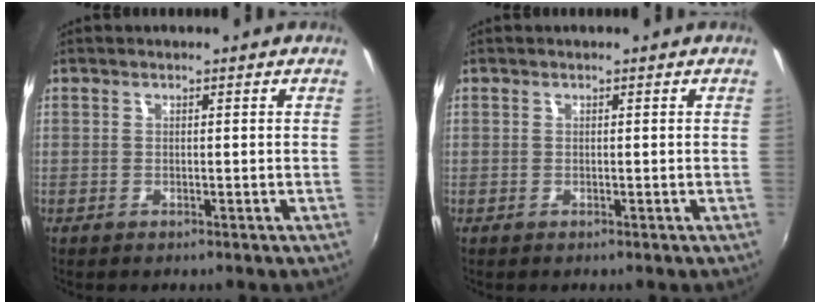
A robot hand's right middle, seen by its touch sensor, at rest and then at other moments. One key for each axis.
{"total": 0.0}